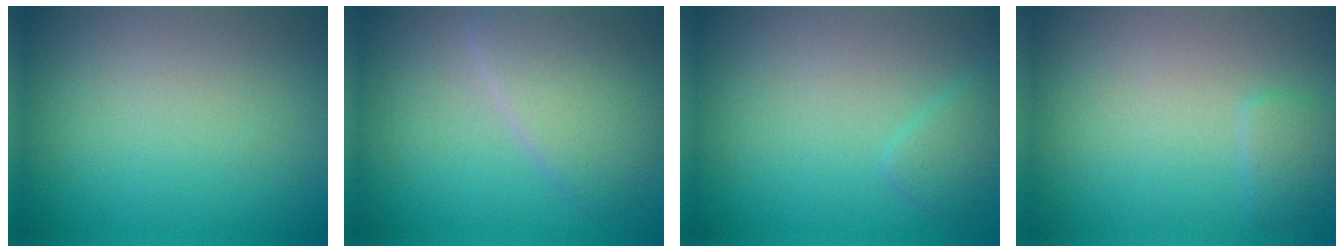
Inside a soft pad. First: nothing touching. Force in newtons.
{"total": 4.7, "press": 4.7, "slide": 0.2}
{"total": 1.4, "press": 1.4, "slide": 0.1}
{"total": 1.4, "press": 1.4, "slide": 0.1}